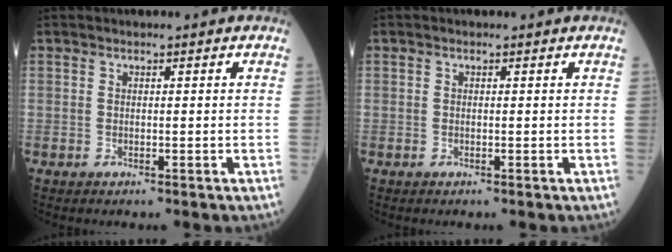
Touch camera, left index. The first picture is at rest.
{"total": 0.0}